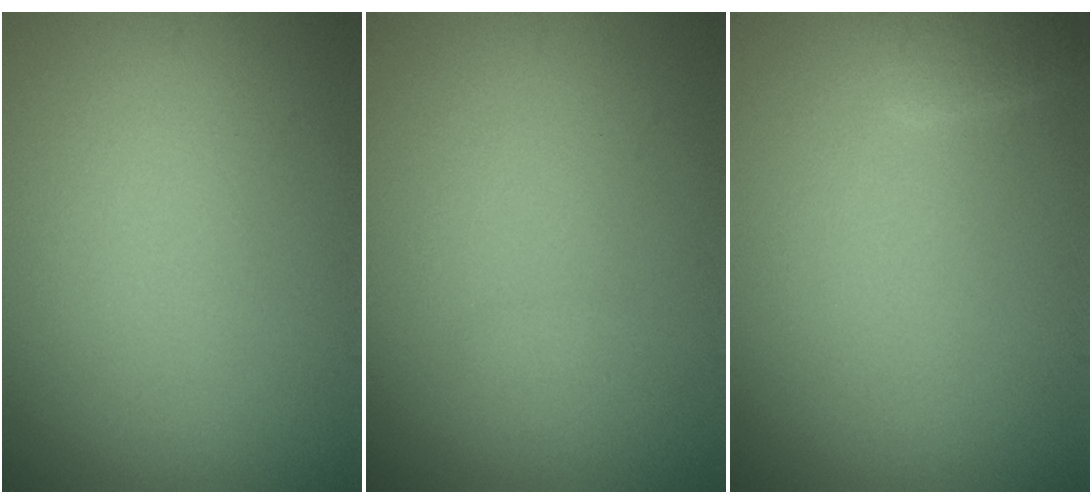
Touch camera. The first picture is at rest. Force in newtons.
{"total": 0.5, "press": 0.5, "slide": 0.0}
{"total": 1.5, "press": 1.5, "slide": 0.1}